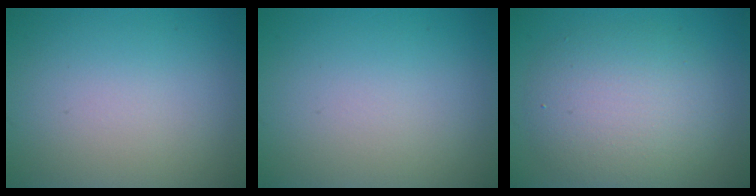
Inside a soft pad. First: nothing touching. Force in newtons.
{"total": 0.0}
{"total": 5.8, "press": 5.8, "slide": 0.2}